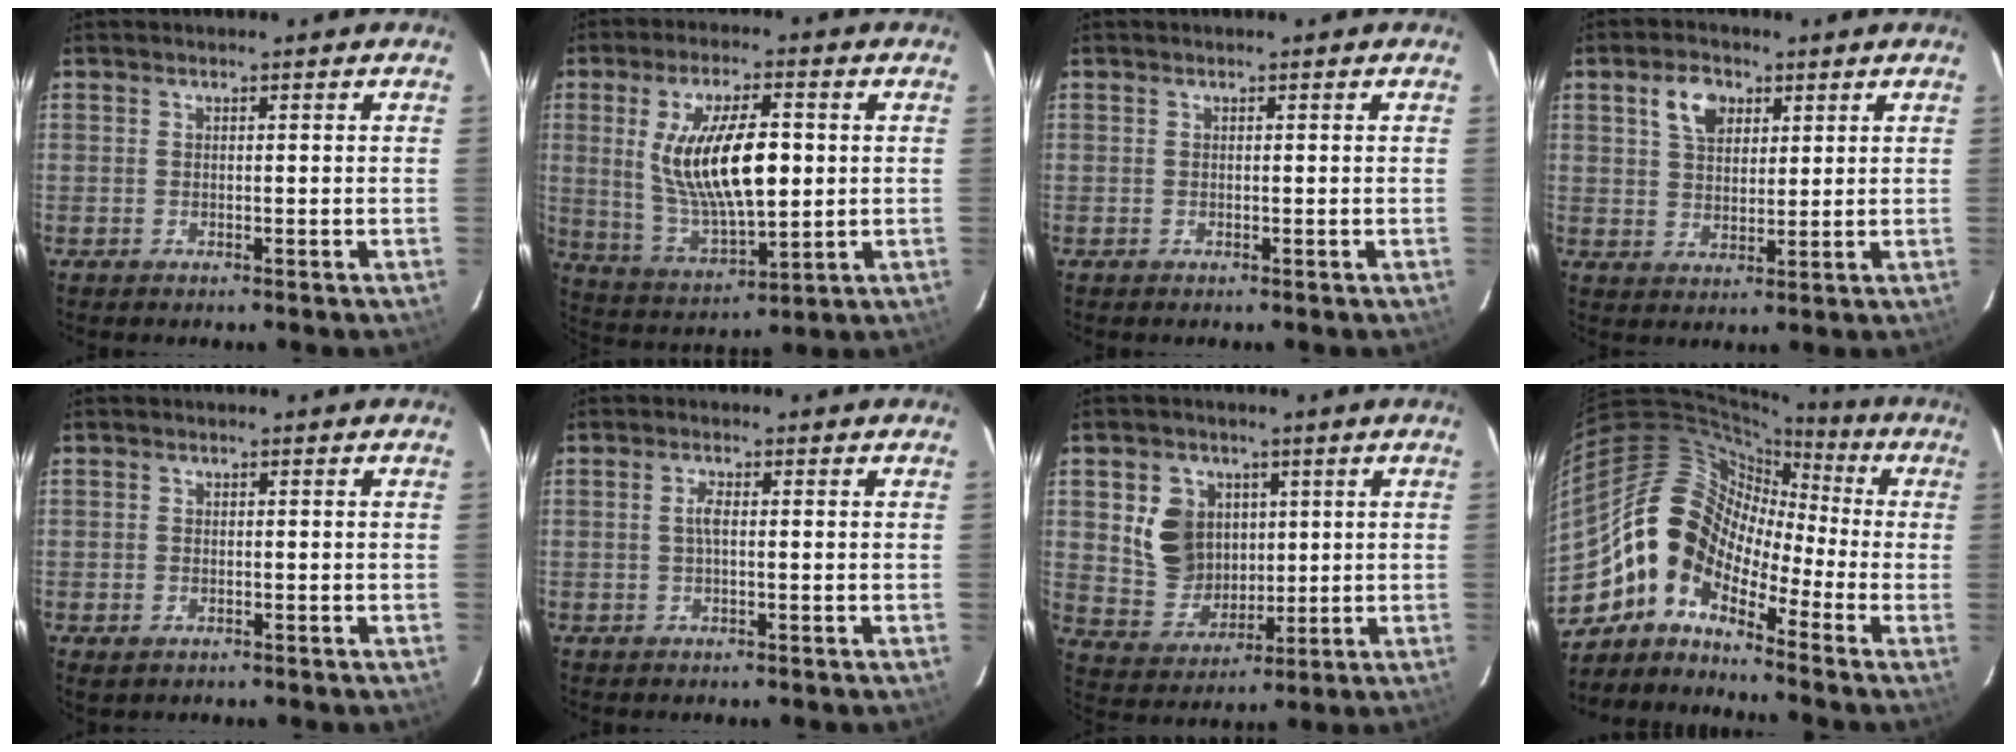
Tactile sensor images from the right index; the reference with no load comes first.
{"total": 16.0, "force": [1.9, 5.9, 14.7], "torque": [-0.276, -0.006, 0.048]}
{"total": 0.0}
{"total": 6.4, "force": [3.0, 4.1, 3.9], "torque": [-0.067, 0.017, 0.054]}
{"total": 1.7, "force": [-0.9, 1.3, 0.7], "torque": [-0.014, -0.003, -0.015]}
{"total": 1.7, "force": [-0.1, 0.4, 1.6], "torque": [-0.034, 0.003, -0.004]}
{"total": 10.1, "force": [2.5, 8.6, 4.6], "torque": [-0.107, 0.014, 0.065]}
{"total": 10.1, "force": [-5.6, 6.8, 5.0], "torque": [-0.083, 0.036, -0.135]}